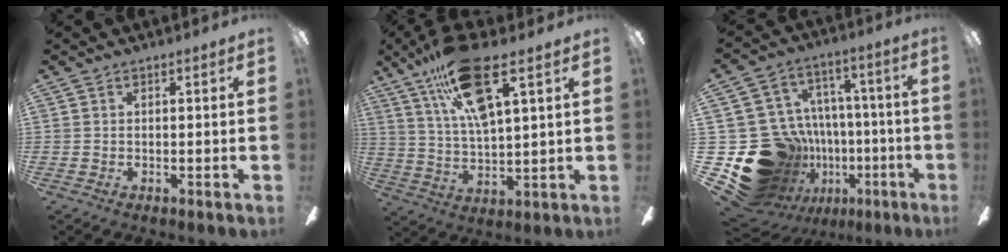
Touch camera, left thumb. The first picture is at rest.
{"total": 17.7, "force": [10.0, 5.5, 13.5], "torque": [-0.236, -0.031, 0.169]}
{"total": 25.6, "force": [-8.3, 21.7, 10.9], "torque": [-0.203, 0.025, -0.052]}